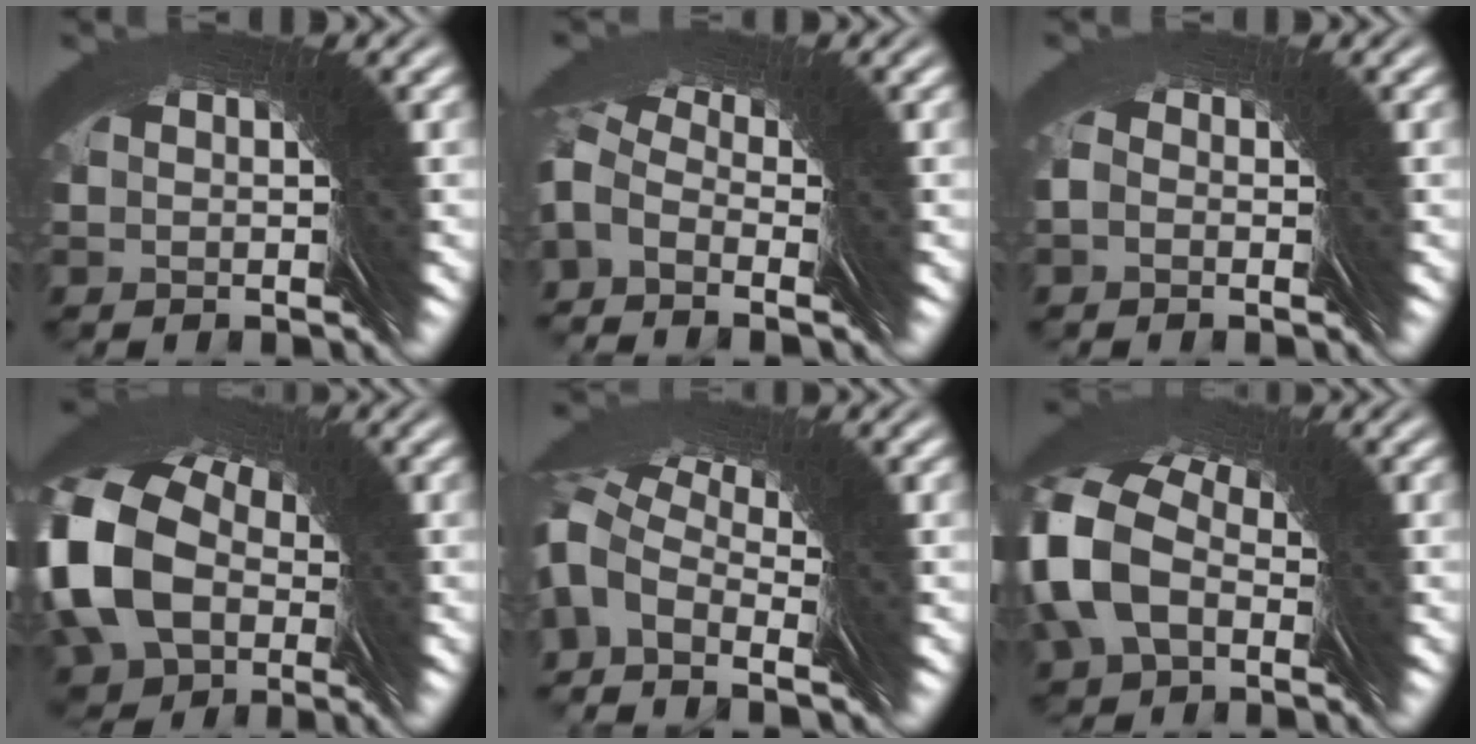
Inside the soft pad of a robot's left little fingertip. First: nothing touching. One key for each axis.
{"total": 2.8, "fx": 2.0, "fy": 1.6, "fz": 0.9, "tx": 0.004, "ty": 0.036, "tz": 0.006}
{"total": 2.7, "fx": 0.5, "fy": 2.5, "fz": 1.0, "tx": -0.022, "ty": 0.007, "tz": -0.003}
{"total": 10.6, "fx": 2.0, "fy": 8.4, "fz": 6.1, "tx": -0.103, "ty": 0.005, "tz": 0.015}
{"total": 2.9, "fx": 2.5, "fy": 1.2, "fz": 0.8, "tx": 0.007, "ty": 0.038, "tz": 0.010}
{"total": 7.5, "fx": 2.6, "fy": 6.1, "fz": 3.6, "tx": -0.071, "ty": 0.023, "tz": 0.026}